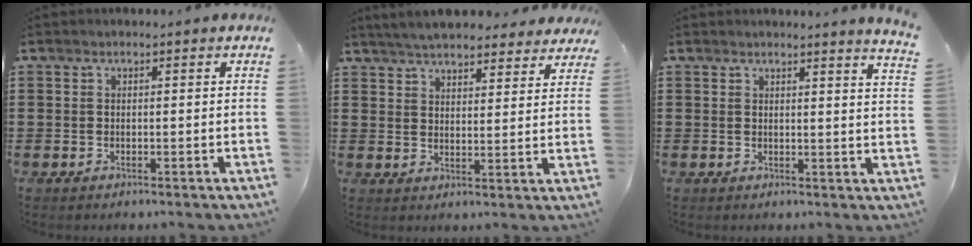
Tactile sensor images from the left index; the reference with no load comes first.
{"total": 5.3, "force": [5.1, 0.6, 1.3], "torque": [-0.044, -0.015, 0.094]}
{"total": 2.5, "force": [2.3, -0.7, 0.6], "torque": [-0.010, -0.015, 0.042]}